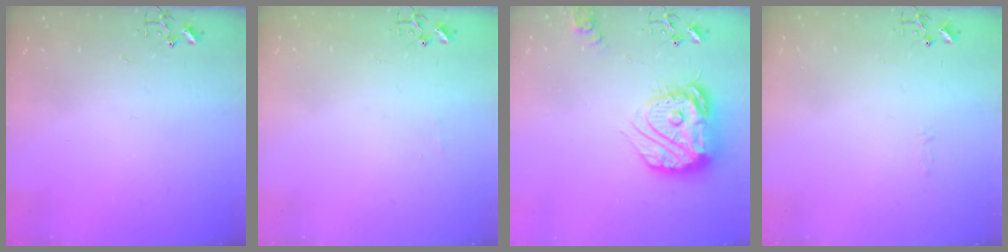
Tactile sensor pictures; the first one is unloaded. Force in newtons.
{"total": 3.9, "press": 3.8, "slide": 0.6}
{"total": 19.8, "press": 19.7, "slide": 2.0}
{"total": 2.8, "press": 2.8, "slide": 0.4}